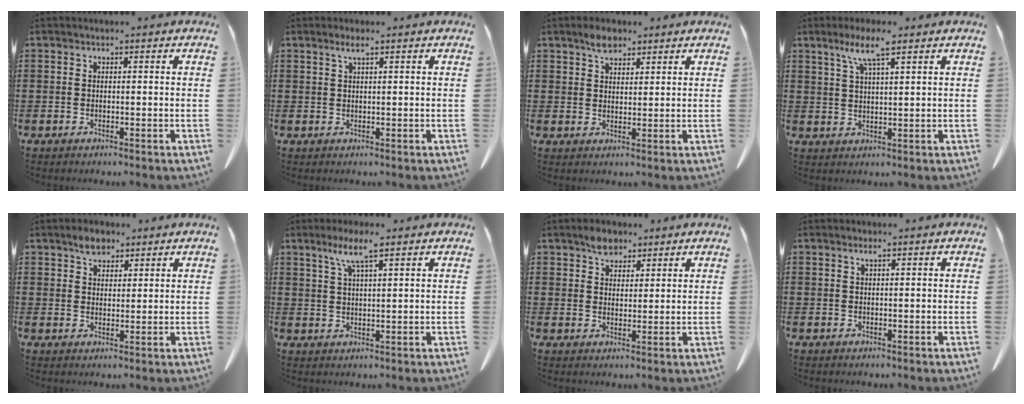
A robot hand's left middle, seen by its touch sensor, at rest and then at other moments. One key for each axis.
{"total": 1.6, "fx": 0.9, "fy": 0.1, "fz": 1.3, "tx": -0.028, "ty": 0.001, "tz": 0.016}
{"total": 3.3, "fx": 2.4, "fy": 1.4, "fz": 1.7, "tx": -0.031, "ty": 0.000, "tz": 0.043}
{"total": 5.8, "fx": 3.7, "fy": 0.8, "fz": 4.5, "tx": -0.097, "ty": 0.003, "tz": 0.063}
{"total": 3.5, "fx": 2.7, "fy": 1.7, "fz": 1.4, "tx": -0.026, "ty": 0.004, "tz": 0.049}
{"total": 5.5, "fx": 3.5, "fy": 0.7, "fz": 4.2, "tx": -0.092, "ty": 0.002, "tz": 0.059}
{"total": 4.0, "fx": 3.0, "fy": 2.1, "fz": 1.4, "tx": -0.029, "ty": 0.005, "tz": 0.056}
{"total": 0.8, "fx": 0.4, "fy": 0.0, "fz": 0.7, "tx": -0.014, "ty": -0.001, "tz": 0.008}